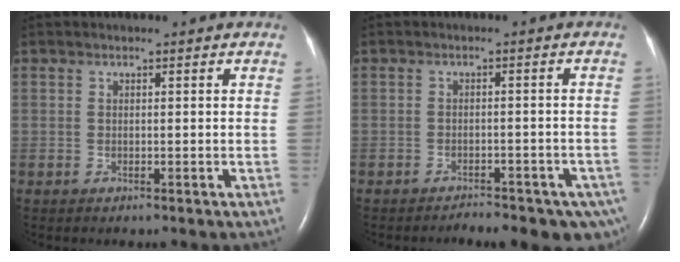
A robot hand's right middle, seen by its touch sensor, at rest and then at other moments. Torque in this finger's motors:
{"motor_torque": [0.03, -0.02, 0.08, 0.04]}